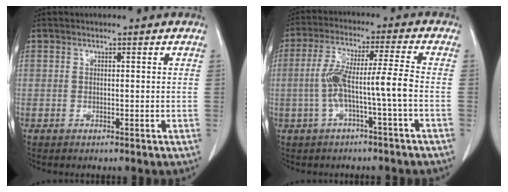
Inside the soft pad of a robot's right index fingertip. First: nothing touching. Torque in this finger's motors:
{"motor_torque": [1.32, -0.65, 0.71, 0.19]}